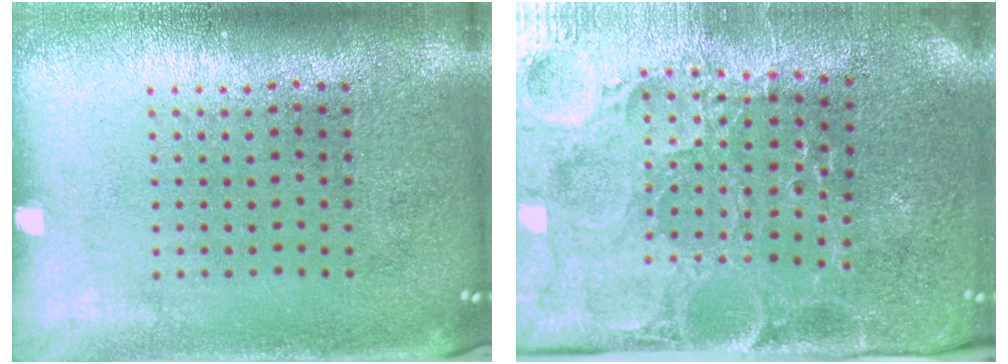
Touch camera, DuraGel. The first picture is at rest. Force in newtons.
{"total": 3.8, "press": 3.8, "slide": 0.5}